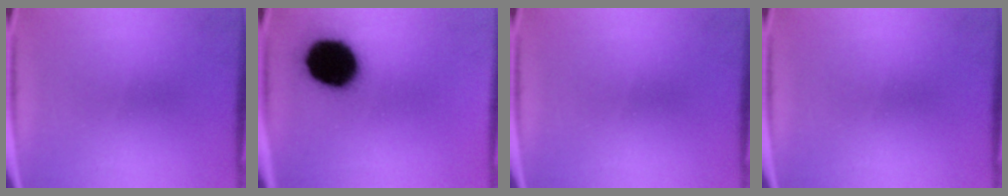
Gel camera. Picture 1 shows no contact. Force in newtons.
{"total": 17.3}
{"total": 0.0}
{"total": 0.0}